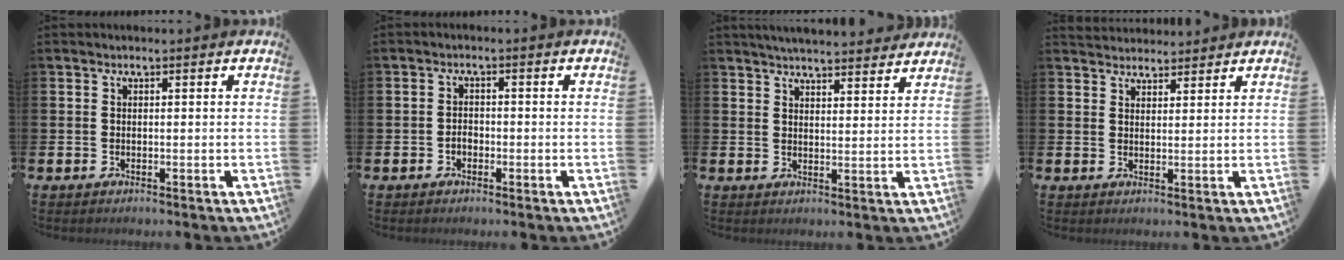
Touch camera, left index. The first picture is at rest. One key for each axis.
{"total": 1.4, "fx": -0.6, "fy": 1.1, "fz": 0.7, "tx": -0.008, "ty": 0.000, "tz": -0.016}
{"total": 4.6, "fx": 4.5, "fy": 0.2, "fz": 0.5, "tx": -0.014, "ty": -0.027, "tz": 0.081}
{"total": 3.1, "fx": 3.0, "fy": 0.7, "fz": -0.2, "tx": 0.007, "ty": -0.015, "tz": 0.054}